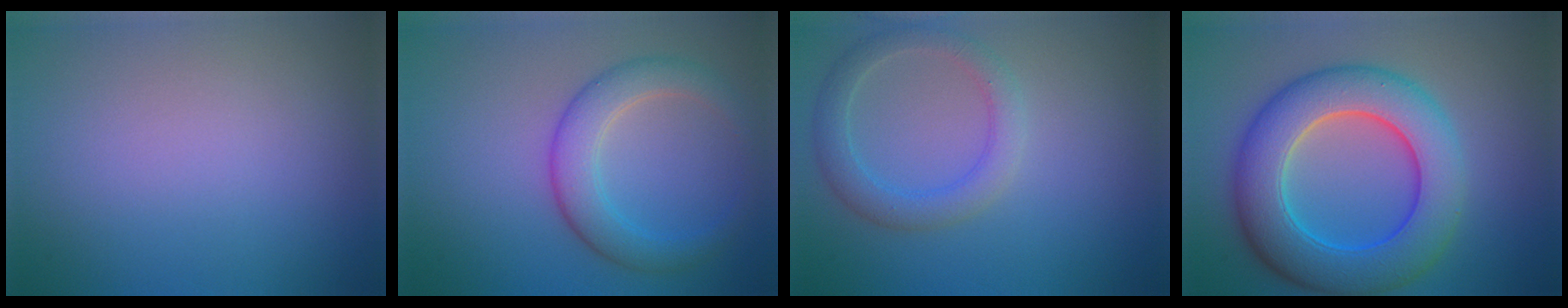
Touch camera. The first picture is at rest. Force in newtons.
{"total": 4.3, "press": 4.3, "slide": 0.1}
{"total": 3.1, "press": 3.1, "slide": 0.1}
{"total": 9.8, "press": 9.8, "slide": 0.6}